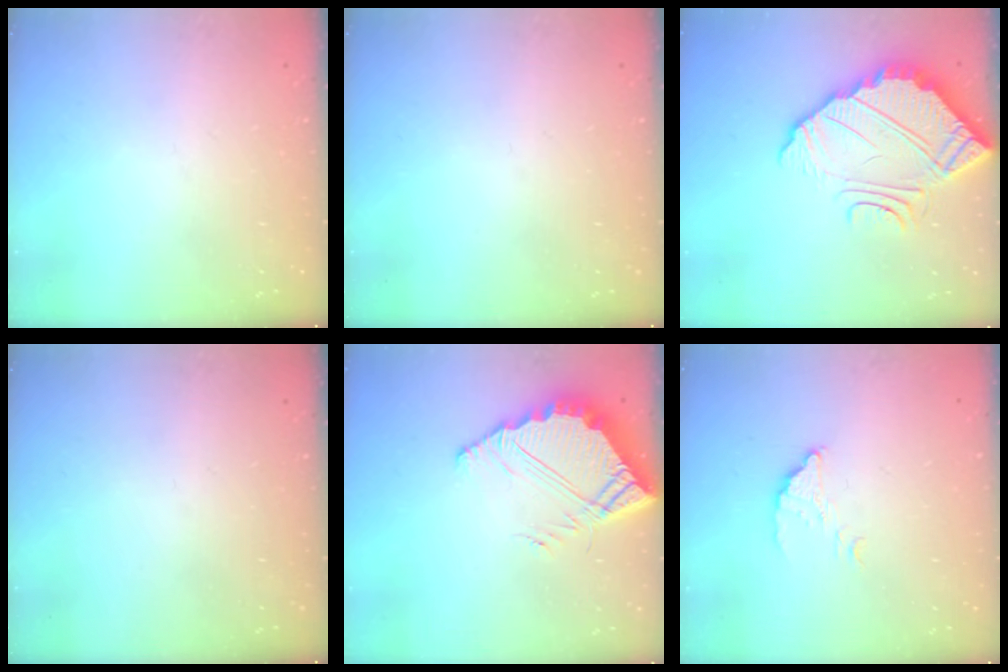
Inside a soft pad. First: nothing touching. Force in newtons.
{"total": 0.0}
{"total": 10.5, "press": 10.4, "slide": 0.7}
{"total": 0.0}
{"total": 8.0, "press": 8.0, "slide": 0.6}
{"total": 2.2, "press": 2.2, "slide": 0.0}